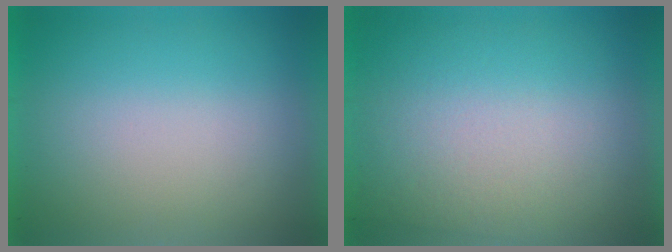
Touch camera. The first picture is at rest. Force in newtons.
{"total": 2.8}